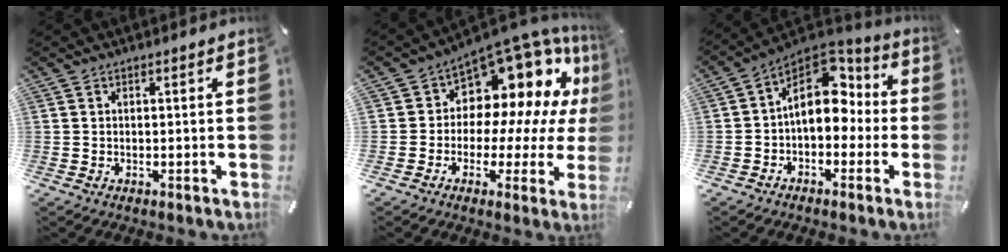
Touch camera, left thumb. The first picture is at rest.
{"total": 12.6, "force": [8.0, 7.5, 6.3], "torque": [-0.098, -0.094, 0.135]}
{"total": 13.9, "force": [2.4, 9.8, 9.6], "torque": [-0.137, -0.014, 0.042]}